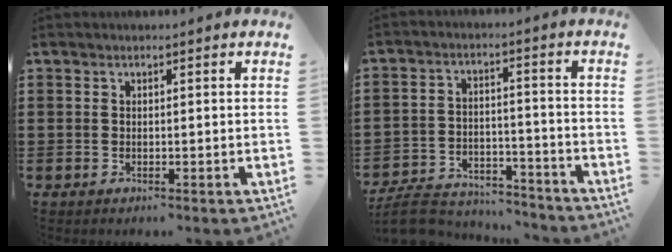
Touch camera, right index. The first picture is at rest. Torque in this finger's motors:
{"motor_torque": [-2.14, 0.00, -1.05, -0.21]}